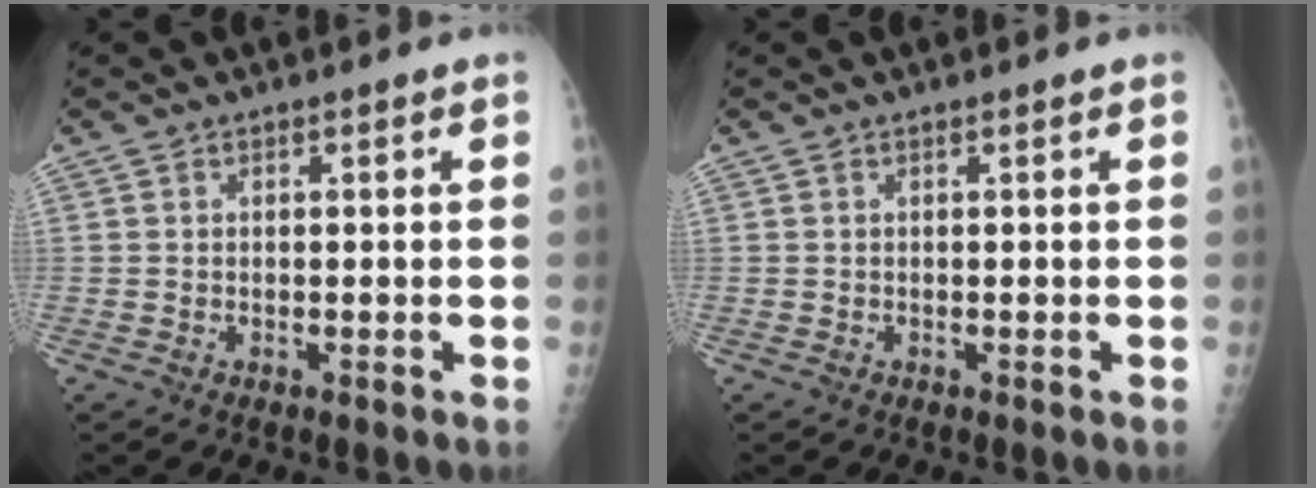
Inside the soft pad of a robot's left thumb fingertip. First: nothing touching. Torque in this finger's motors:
{"motor_torque": [-0.03, 0.09, -0.07, -0.05, 0.00]}